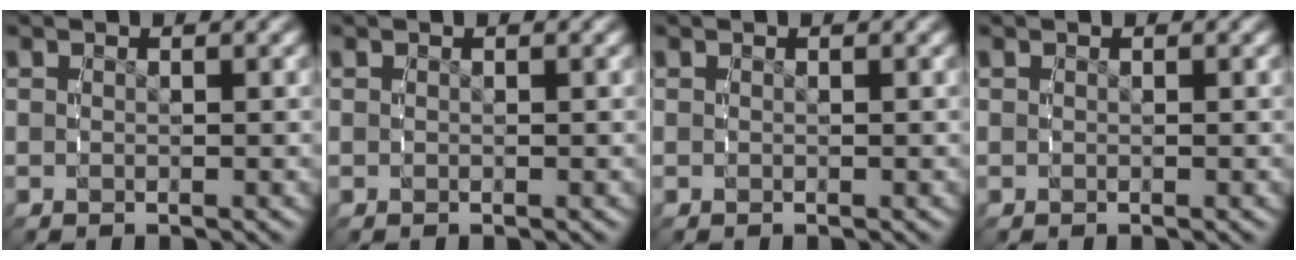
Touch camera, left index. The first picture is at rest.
{"total": 0.0}
{"total": 0.0}
{"total": 0.0}